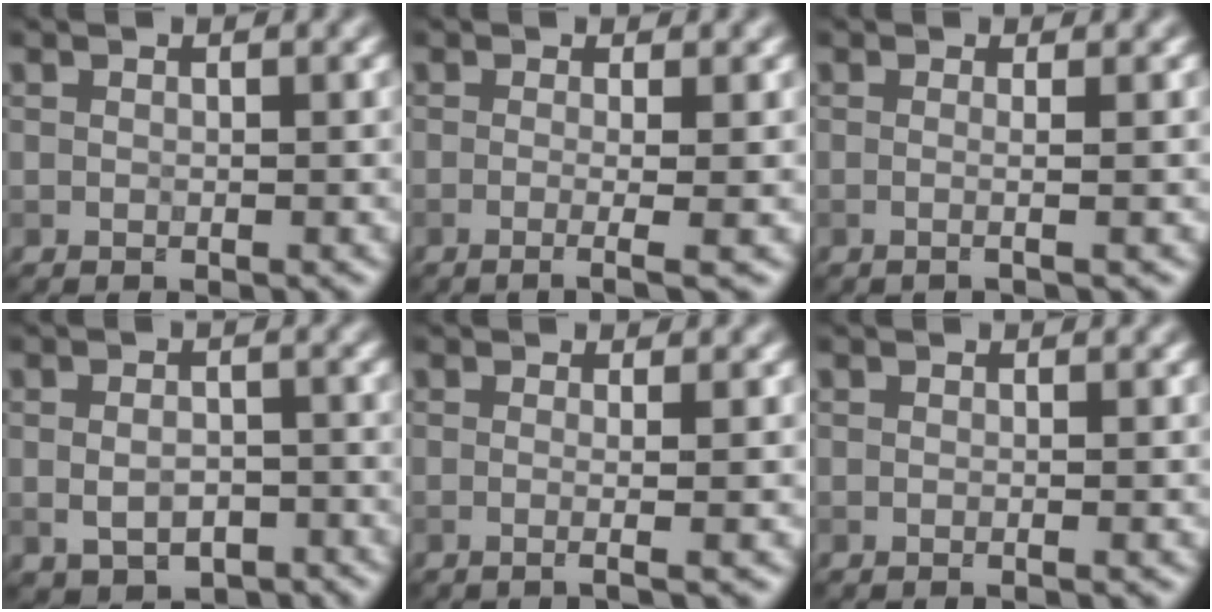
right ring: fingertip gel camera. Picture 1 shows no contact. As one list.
[{"total": 3.1, "force": [-0.3, 1.1, 2.9], "torque": [-0.033, 0.001, -0.019]}, {"total": 2.9, "force": [0.6, 1.5, 2.4], "torque": [-0.009, 0.002, -0.028]}, {"total": 3.7, "force": [-1.3, 2.4, 2.5], "torque": [-0.040, -0.002, -0.020]}, {"total": 3.1, "force": [0.4, 1.4, 2.7], "torque": [-0.018, 0.003, -0.025]}, {"total": 0.6, "force": [0.0, 0.1, 0.6], "torque": [-0.010, -0.009, -0.004]}]